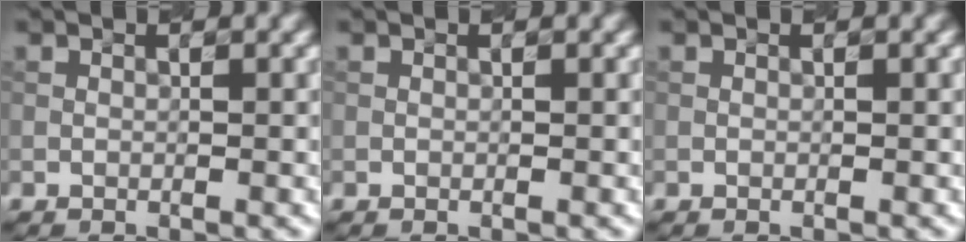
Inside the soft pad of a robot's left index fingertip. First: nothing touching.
{"total": 0.0}
{"total": 0.0}